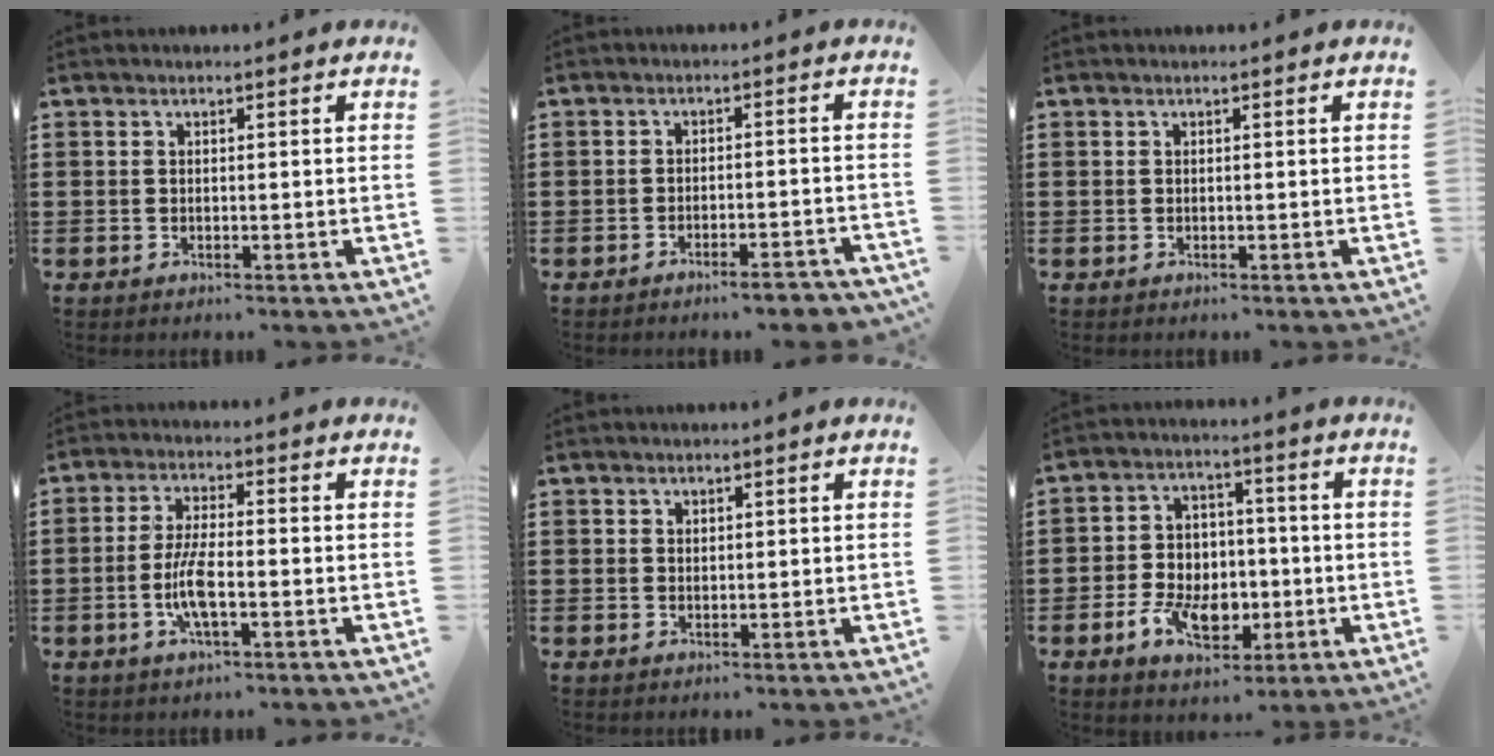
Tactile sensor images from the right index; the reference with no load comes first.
{"total": 3.6, "force": [-3.1, -0.1, 1.7], "torque": [-0.028, -0.004, -0.058]}
{"total": 0.0}
{"total": 6.1, "force": [-1.8, 1.5, 5.7], "torque": [-0.129, -0.010, -0.041]}
{"total": 0.9, "force": [0.7, 0.5, 0.1], "torque": [-0.004, 0.001, 0.014]}
{"total": 8.3, "force": [-2.5, 6.0, 5.2], "torque": [-0.096, 0.018, -0.042]}